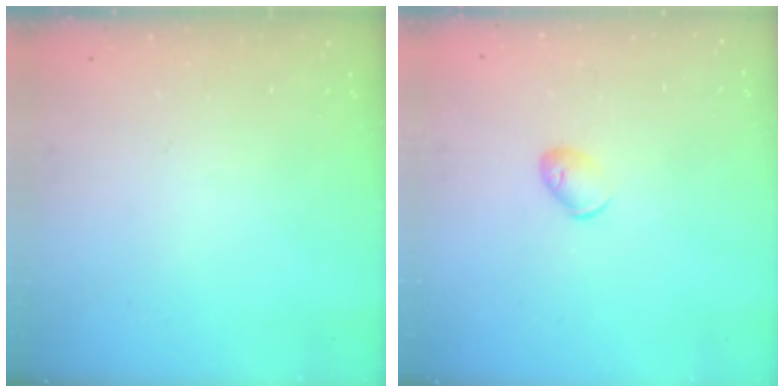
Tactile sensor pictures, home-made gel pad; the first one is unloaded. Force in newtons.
{"total": 5.7, "press": 5.5, "slide": 1.2}